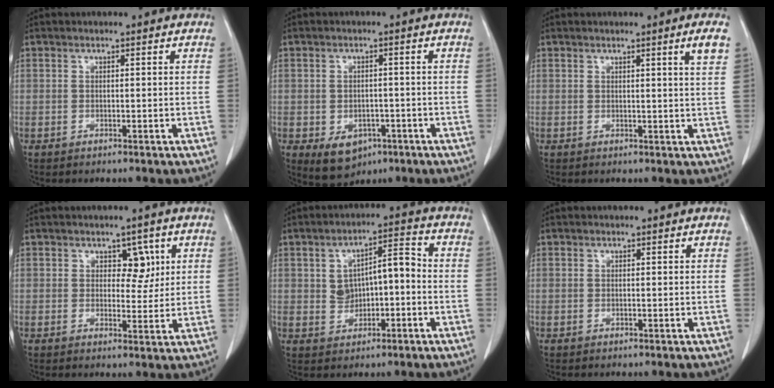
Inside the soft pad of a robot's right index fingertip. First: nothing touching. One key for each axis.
{"total": 6.0, "fx": -2.7, "fy": 4.4, "fz": 3.0, "tx": -0.047, "ty": 0.001, "tz": -0.026}
{"total": 2.6, "fx": 1.3, "fy": -0.7, "fz": 2.1, "tx": -0.030, "ty": -0.011, "tz": 0.019}
{"total": 3.7, "fx": 1.5, "fy": 2.4, "fz": 2.5, "tx": -0.022, "ty": 0.002, "tz": 0.021}
{"total": 6.8, "fx": -0.4, "fy": 3.7, "fz": 5.7, "tx": -0.093, "ty": 0.031, "tz": -0.001}
{"total": 0.0}